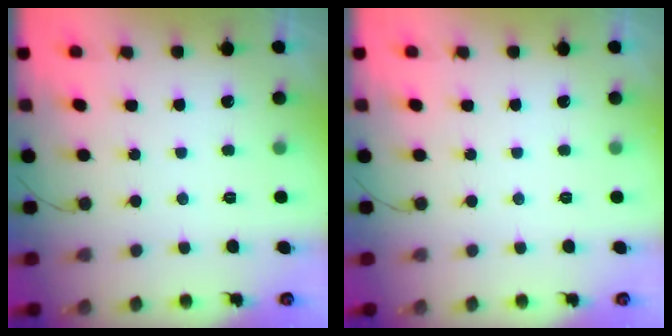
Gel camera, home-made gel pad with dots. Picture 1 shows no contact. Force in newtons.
{"total": 0.0}